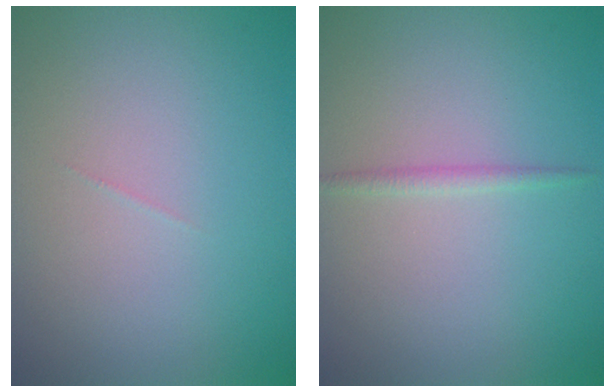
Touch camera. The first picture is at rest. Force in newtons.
{"total": 0.9, "press": 0.9, "slide": 0.0}